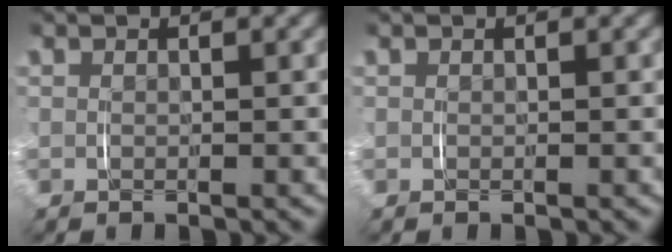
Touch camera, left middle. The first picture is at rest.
{"total": 0.0}